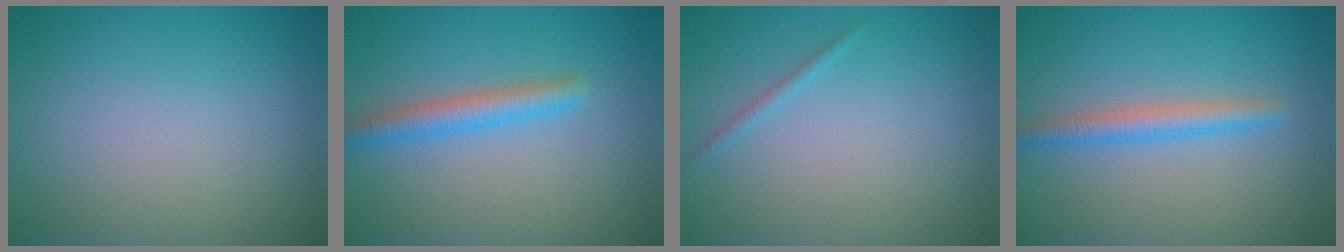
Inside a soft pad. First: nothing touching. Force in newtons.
{"total": 2.8, "press": 2.8, "slide": 0.0}
{"total": 0.7, "press": 0.7, "slide": 0.1}
{"total": 2.6, "press": 2.6, "slide": 0.2}